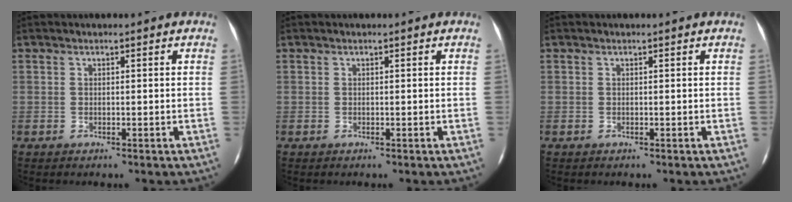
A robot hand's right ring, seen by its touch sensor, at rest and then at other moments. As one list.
[{"total": 0.0}, {"total": 0.0}]